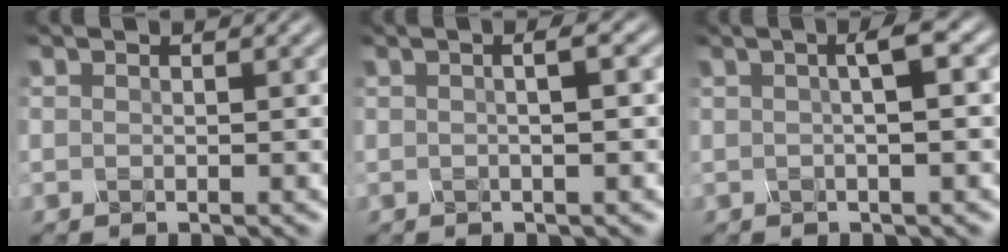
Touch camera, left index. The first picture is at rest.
{"total": 2.8, "force": [0.5, 1.0, 2.6], "torque": [-0.015, 0.008, -0.011]}
{"total": 2.8, "force": [0.5, 0.5, 2.7], "torque": [-0.038, 0.010, 0.003]}